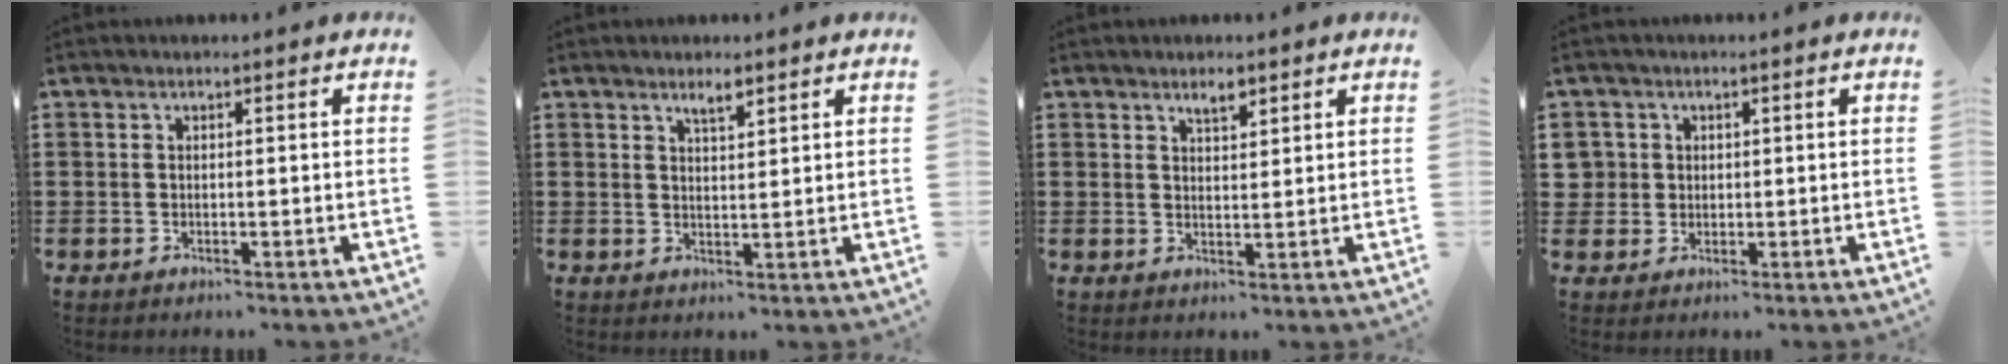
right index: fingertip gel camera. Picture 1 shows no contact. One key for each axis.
{"total": 2.3, "fx": 1.8, "fy": 0.5, "fz": 1.3, "tx": -0.020, "ty": -0.002, "tz": 0.029}
{"total": 2.3, "fx": 1.8, "fy": 0.8, "fz": 1.2, "tx": -0.019, "ty": -0.001, "tz": 0.031}
{"total": 2.7, "fx": 0.4, "fy": 2.7, "fz": 0.3, "tx": -0.020, "ty": 0.011, "tz": 0.006}